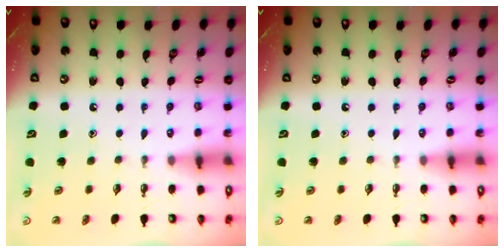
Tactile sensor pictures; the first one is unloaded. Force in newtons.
{"total": 0.0}